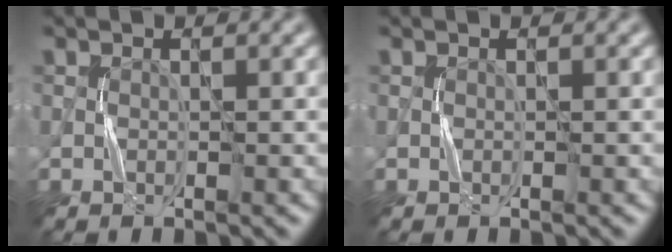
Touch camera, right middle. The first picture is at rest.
{"total": 0.0}